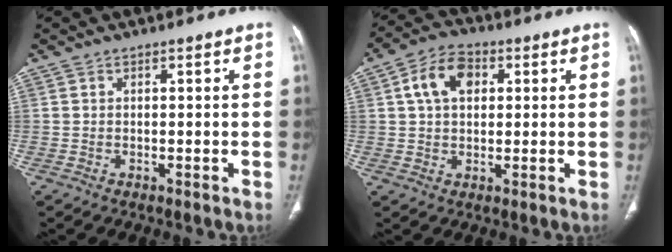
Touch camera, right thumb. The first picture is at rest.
{"total": 8.6, "force": [2.3, 6.0, 5.8], "torque": [-0.092, 0.012, 0.034]}